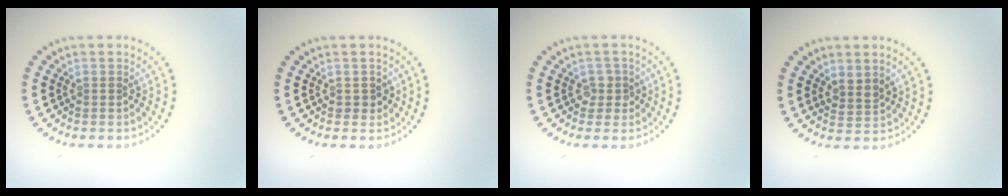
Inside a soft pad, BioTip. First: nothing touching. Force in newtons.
{"total": 0.8, "press": 0.8, "slide": 0.2}
{"total": 1.3, "press": 1.1, "slide": 0.7}
{"total": 1.5, "press": 1.2, "slide": 0.9}